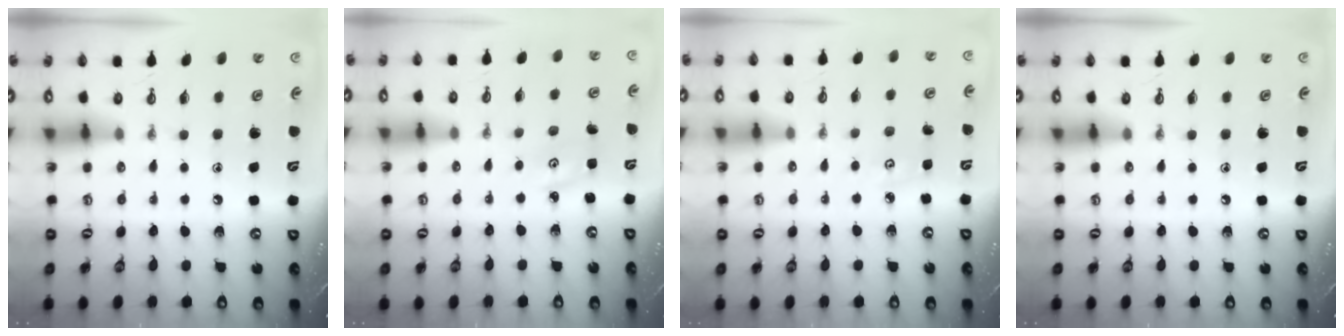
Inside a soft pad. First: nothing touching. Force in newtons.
{"total": 2.9, "press": 2.9, "slide": 0.3}
{"total": 3.2, "press": 3.1, "slide": 0.4}
{"total": 0.0}